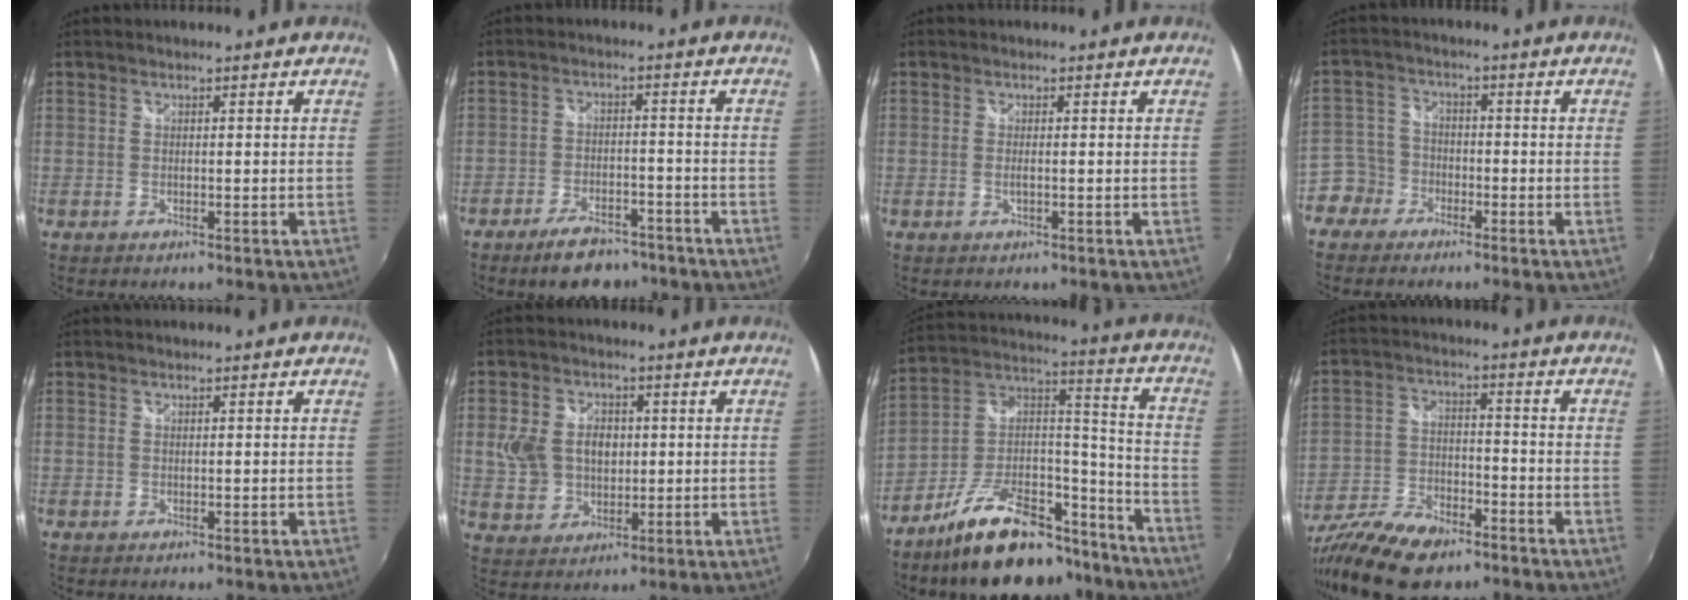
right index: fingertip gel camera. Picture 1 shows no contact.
{"total": 9.5, "force": [-7.3, 4.1, 4.5], "torque": [-0.101, 0.008, -0.107]}
{"total": 1.3, "force": [-0.3, 0.2, 1.3], "torque": [-0.025, -0.002, -0.005]}
{"total": 5.8, "force": [-3.8, 4.4, 0.3], "torque": [-0.015, 0.018, -0.083]}
{"total": 0.0}
{"total": 9.4, "force": [0.9, 7.6, 5.6], "torque": [-0.124, 0.017, 0.024]}
{"total": 23.1, "force": [-16.8, 9.5, 12.6], "torque": [-0.214, 0.040, -0.254]}
{"total": 14.9, "force": [-11.2, 5.7, 8.1], "torque": [-0.187, -0.026, -0.210]}